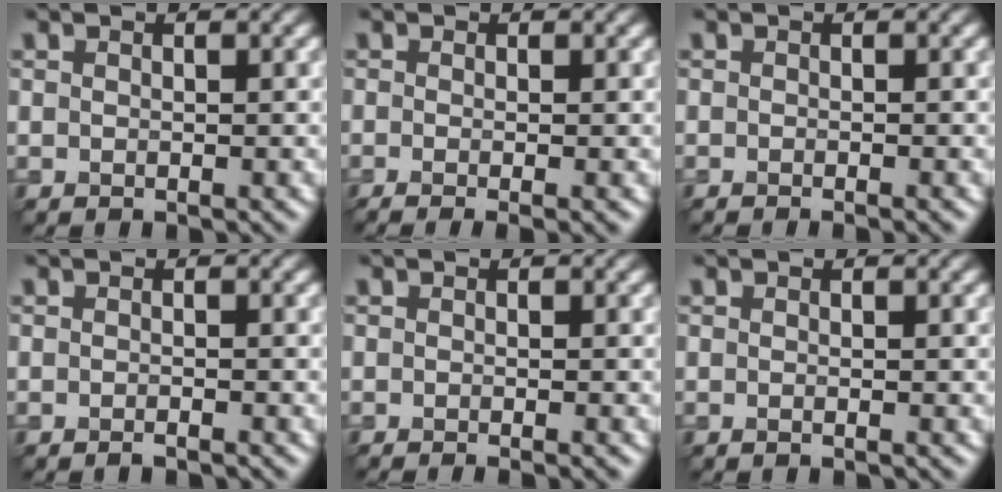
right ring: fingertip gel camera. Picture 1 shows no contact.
{"total": 3.5, "force": [-0.7, 1.5, 3.1], "torque": [-0.032, -0.009, -0.011]}
{"total": 1.4, "force": [-0.9, 0.4, 1.0], "torque": [-0.004, -0.006, -0.013]}
{"total": 0.8, "force": [-0.6, 0.1, 0.4], "torque": [-0.005, 0.000, -0.011]}
{"total": 1.8, "force": [-1.0, 0.6, 1.4], "torque": [-0.002, -0.007, -0.012]}
{"total": 0.5, "force": [-0.2, 0.2, 0.5], "torque": [-0.007, -0.007, -0.007]}